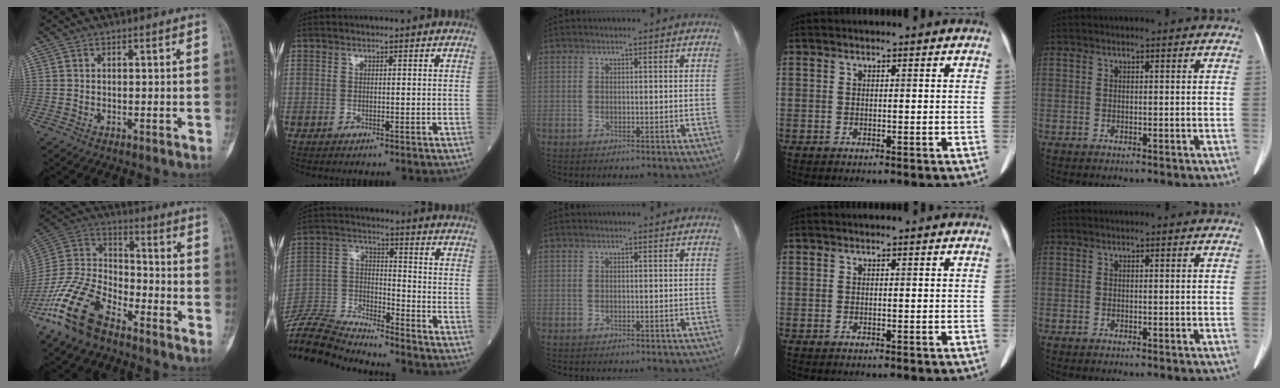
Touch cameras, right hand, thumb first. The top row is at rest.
{"thumb": {"total": 17.2, "force": [-11.3, 7.9, 10.2], "torque": [-0.210, 0.058, -0.223]}, "index": {"total": 14.5, "force": [-14.4, 0.2, 2.2], "torque": [-0.056, 0.023, -0.268]}}